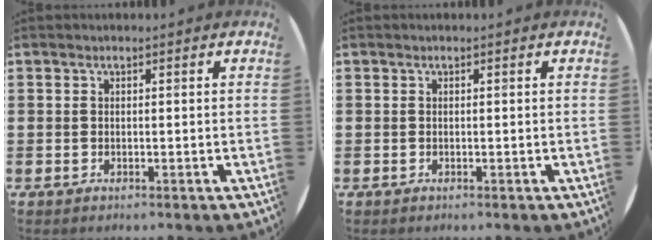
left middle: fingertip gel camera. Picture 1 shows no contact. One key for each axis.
{"total": 0.0}